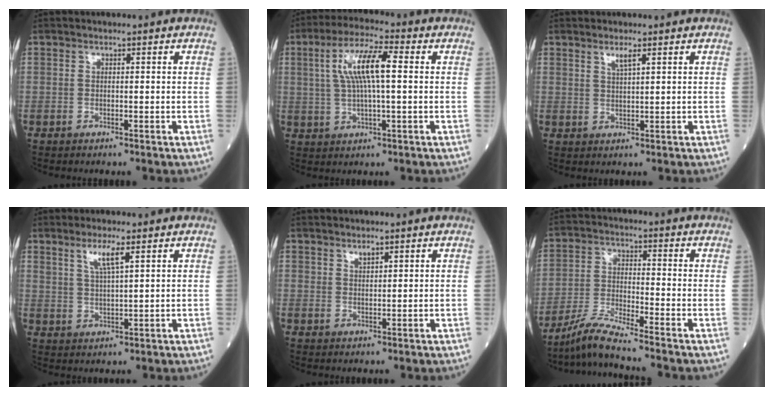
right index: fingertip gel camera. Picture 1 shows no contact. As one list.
[{"total": 9.3, "force": [1.7, 1.6, 9.0], "torque": [-0.180, 0.018, 0.032]}, {"total": 2.0, "force": [1.3, 0.1, 1.5], "torque": [-0.034, 0.000, 0.026]}, {"total": 4.3, "force": [2.4, 0.3, 3.5], "torque": [-0.072, -0.001, 0.048]}, {"total": 1.4, "force": [1.1, 0.4, 0.7], "torque": [-0.013, -0.001, 0.021]}, {"total": 6.4, "force": [-5.7, -1.5, 2.4], "torque": [-0.058, -0.025, -0.114]}]